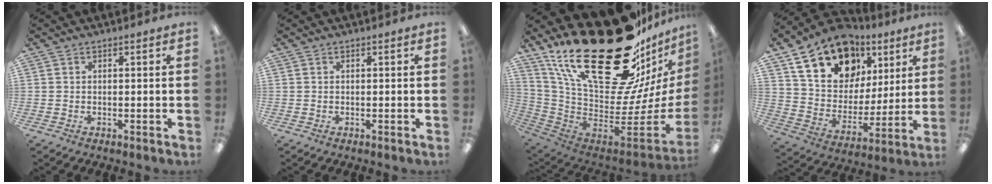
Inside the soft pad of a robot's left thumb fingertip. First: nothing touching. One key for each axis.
{"total": 0.0}
{"total": 40.6, "fx": 23.7, "fy": 18.1, "fz": 27.5, "tx": -0.411, "ty": -0.181, "tz": 0.466}
{"total": 20.0, "fx": 11.5, "fy": 13.7, "fz": 8.9, "tx": -0.153, "ty": -0.046, "tz": 0.215}